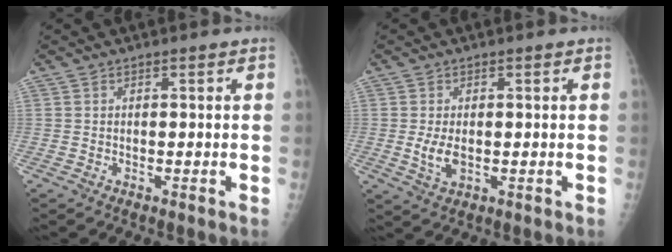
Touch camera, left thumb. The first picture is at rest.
{"total": 3.9, "force": [-0.2, 2.1, 3.3], "torque": [-0.063, -0.010, 0.004]}